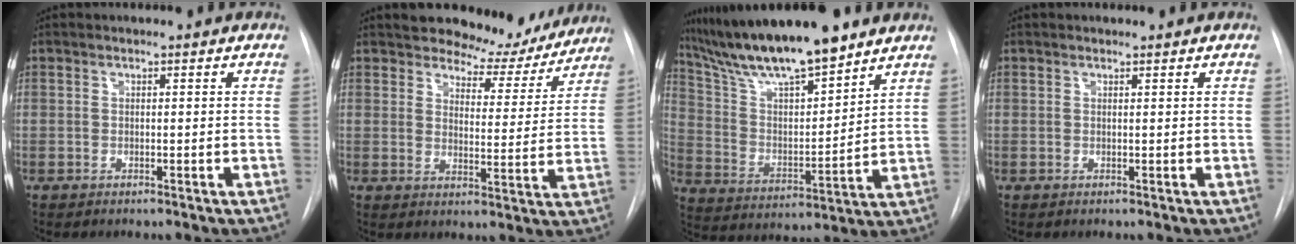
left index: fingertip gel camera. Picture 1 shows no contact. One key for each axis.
{"total": 9.7, "fx": 8.9, "fy": 3.6, "fz": 1.3, "tx": 0.000, "ty": -0.023, "tz": 0.101}
{"total": 16.0, "fx": 13.2, "fy": 1.8, "fz": 8.8, "tx": -0.157, "ty": -0.001, "tz": 0.242}
{"total": 0.0}